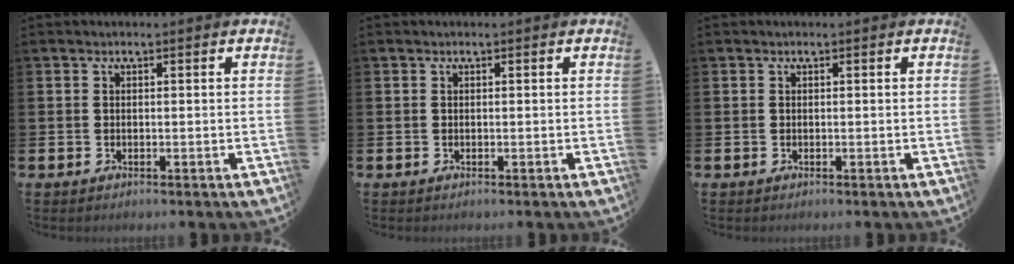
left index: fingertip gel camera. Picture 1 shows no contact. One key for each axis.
{"total": 0.0}
{"total": 0.0}